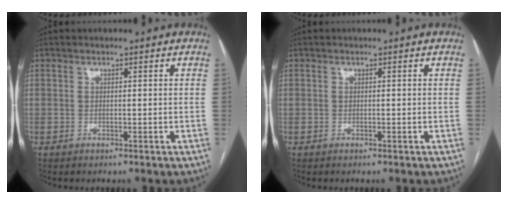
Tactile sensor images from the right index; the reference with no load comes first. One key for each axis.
{"total": 0.0}